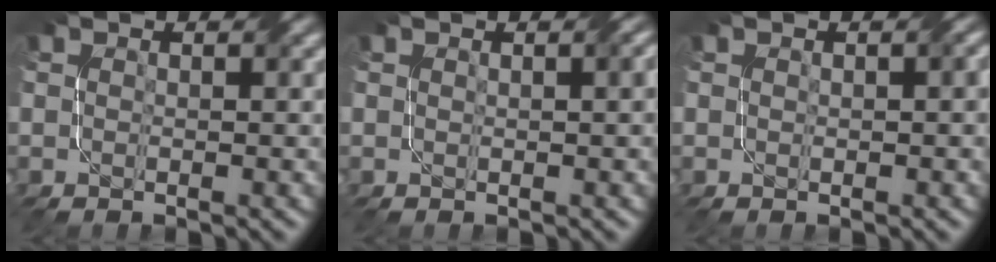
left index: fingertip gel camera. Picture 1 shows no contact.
{"total": 2.0, "force": [0.6, 0.6, 1.8], "torque": [-0.015, 0.004, 0.004]}
{"total": 1.0, "force": [0.2, 0.2, 1.0], "torque": [-0.013, 0.005, 0.003]}